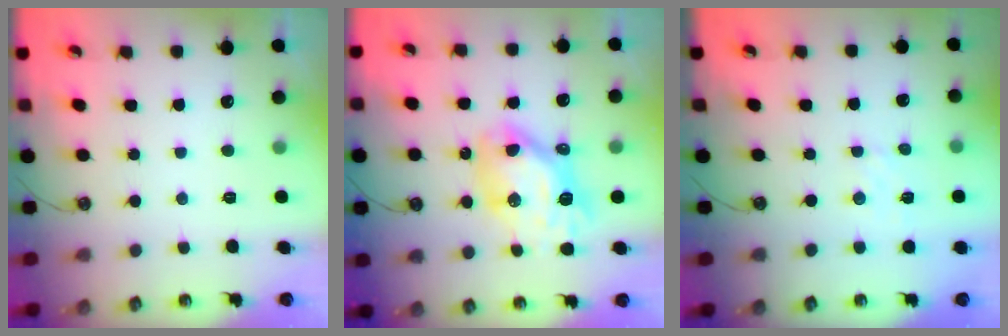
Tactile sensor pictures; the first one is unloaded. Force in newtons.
{"total": 13.4, "press": 13.3, "slide": 1.6}
{"total": 2.6, "press": 2.6, "slide": 0.4}